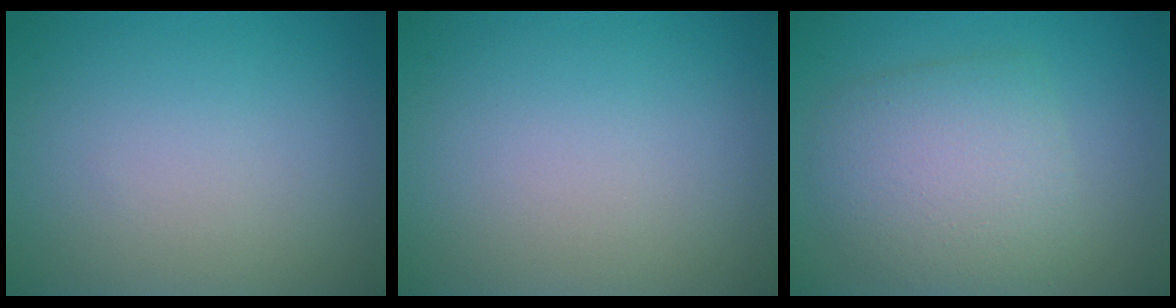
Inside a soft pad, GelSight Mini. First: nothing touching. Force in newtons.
{"total": 0.0}
{"total": 5.2, "press": 5.2, "slide": 0.3}